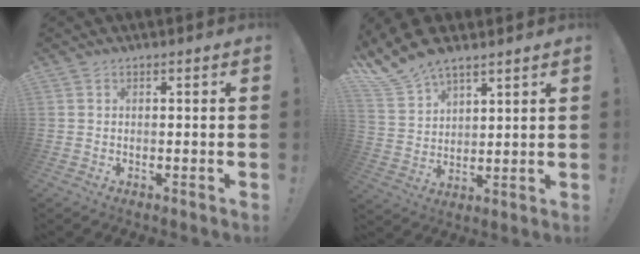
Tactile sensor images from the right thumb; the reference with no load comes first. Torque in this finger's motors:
{"motor_torque": [0.02, 0.06, 0.36, 0.31, 0.05]}